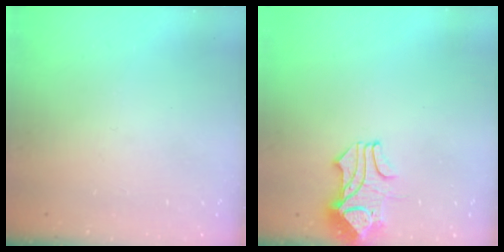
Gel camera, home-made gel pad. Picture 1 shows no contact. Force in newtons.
{"total": 1.8, "press": 1.3, "slide": 1.1}